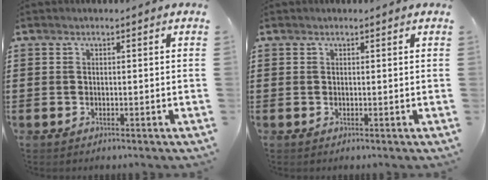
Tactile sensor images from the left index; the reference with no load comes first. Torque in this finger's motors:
{"motor_torque": [2.14, 0.00, 0.20, -0.01]}